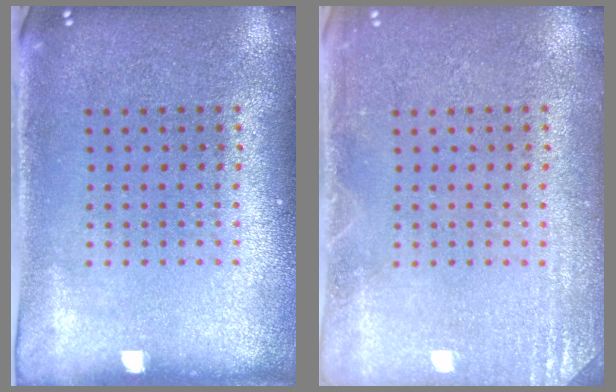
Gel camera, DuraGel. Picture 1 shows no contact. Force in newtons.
{"total": 2.0, "press": 2.0, "slide": 0.4}